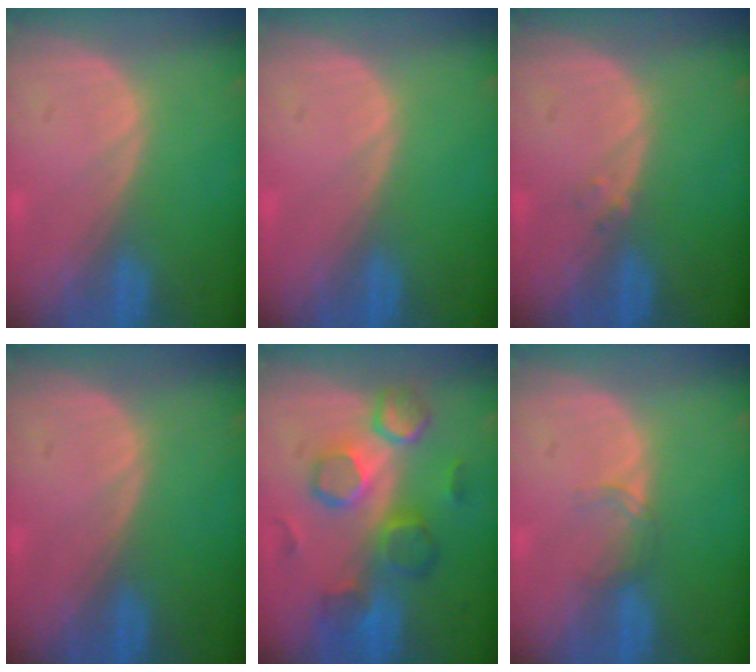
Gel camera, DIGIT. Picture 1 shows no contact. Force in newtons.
{"total": 0.0}
{"total": 0.9, "press": 0.9, "slide": 0.2}
{"total": 0.0}
{"total": 9.0, "press": 8.8, "slide": 1.8}
{"total": 1.5, "press": 1.5, "slide": 0.2}